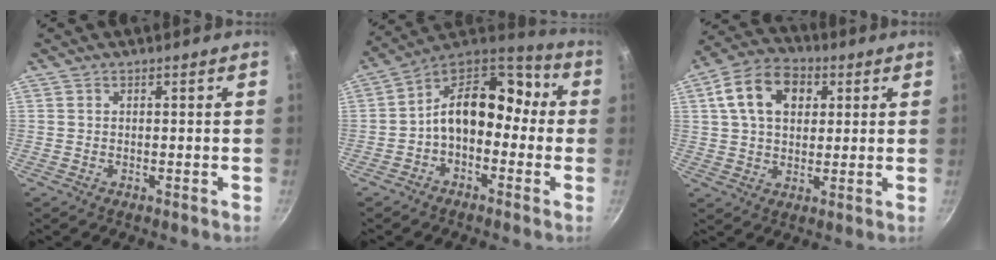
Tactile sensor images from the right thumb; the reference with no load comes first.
{"total": 15.1, "force": [-1.4, 10.5, 10.7], "torque": [-0.137, 0.062, -0.044]}
{"total": 12.9, "force": [3.9, 9.0, 8.4], "torque": [-0.131, 0.012, 0.052]}